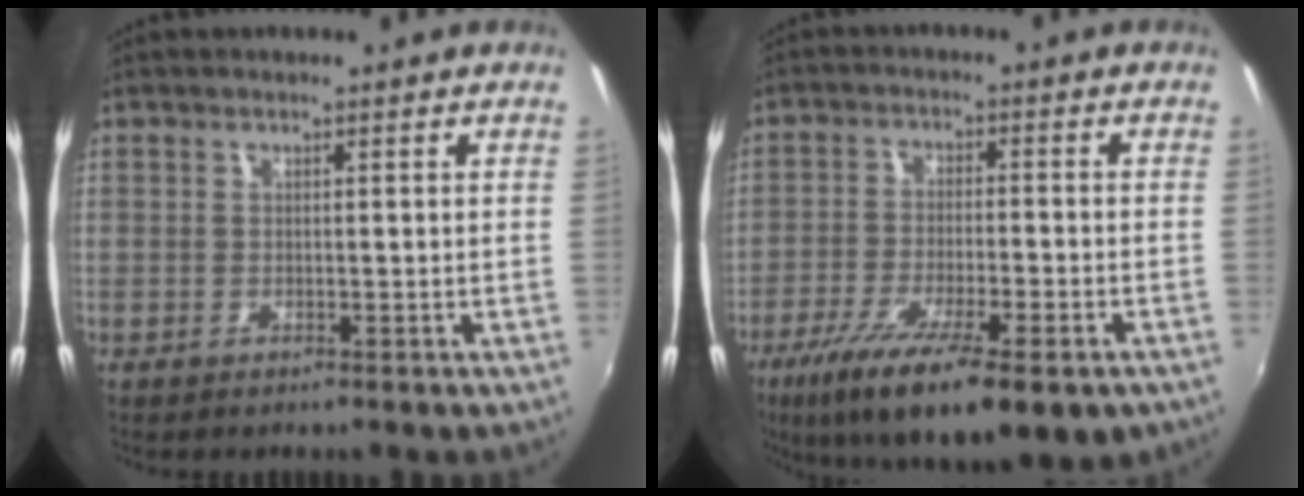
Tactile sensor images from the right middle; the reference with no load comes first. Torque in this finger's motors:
{"motor_torque": [1.29, -0.84, 0.30, 0.15]}